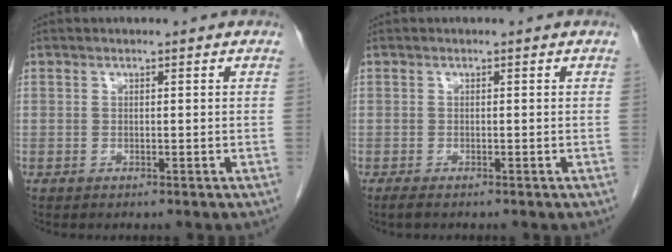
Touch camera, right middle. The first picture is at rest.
{"total": 1.3, "force": [-1.1, 0.2, 0.8], "torque": [-0.021, -0.005, -0.017]}